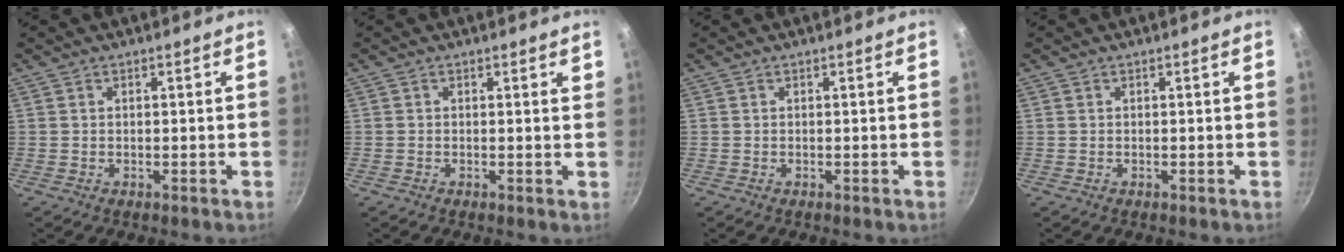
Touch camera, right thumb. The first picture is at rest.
{"total": 0.9, "force": [0.5, 0.4, 0.7], "torque": [-0.008, 0.001, 0.004]}
{"total": 0.0}
{"total": 0.0}